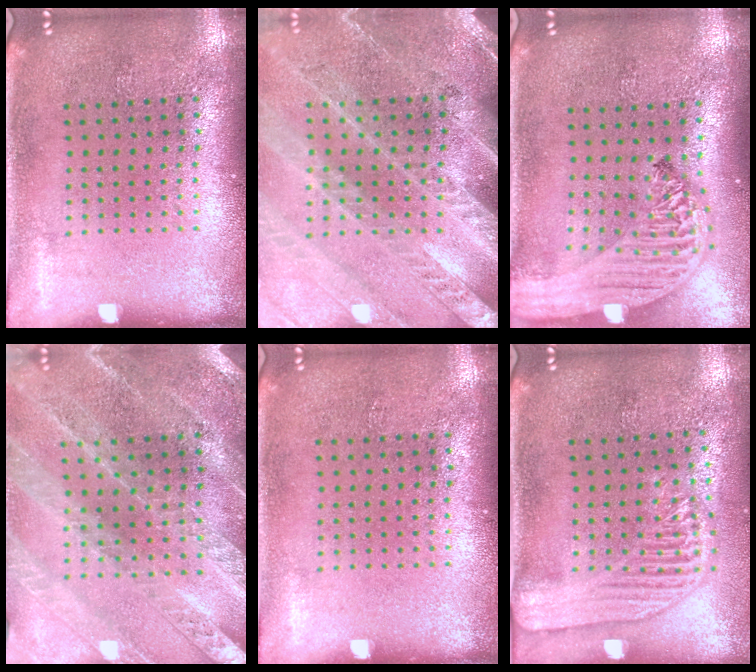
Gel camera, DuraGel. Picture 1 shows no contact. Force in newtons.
{"total": 2.9, "press": 2.7, "slide": 1.1}
{"total": 2.8, "press": 2.3, "slide": 1.7}
{"total": 1.8, "press": 1.8, "slide": 0.1}
{"total": 0.0}
{"total": 2.2, "press": 1.9, "slide": 1.0}